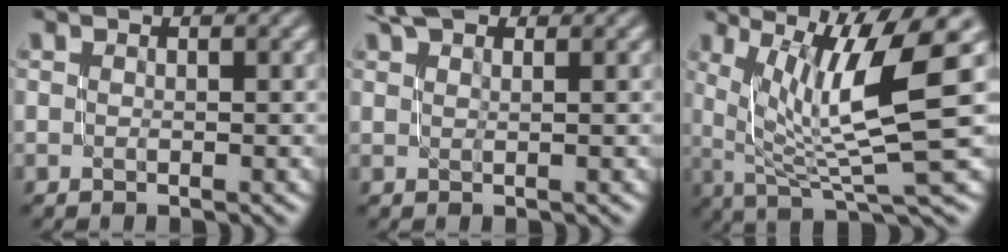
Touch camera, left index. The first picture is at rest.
{"total": 2.5, "force": [2.0, 0.8, 1.3], "torque": [-0.018, 0.002, 0.026]}
{"total": 9.6, "force": [2.4, 2.0, 9.0], "torque": [-0.146, -0.001, 0.049]}